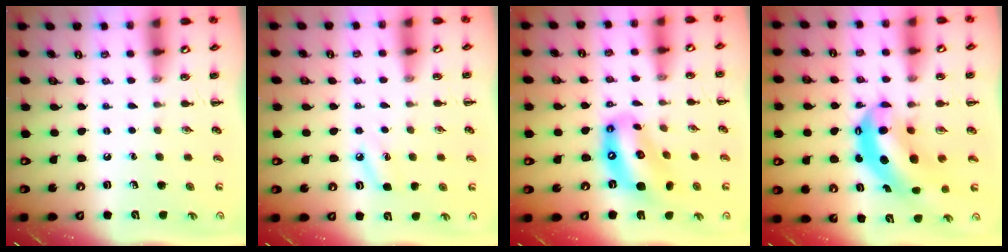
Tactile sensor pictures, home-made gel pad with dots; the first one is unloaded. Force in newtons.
{"total": 4.5, "press": 4.3, "slide": 1.4}
{"total": 13.6, "press": 13.1, "slide": 3.7}
{"total": 8.1, "press": 7.8, "slide": 1.9}